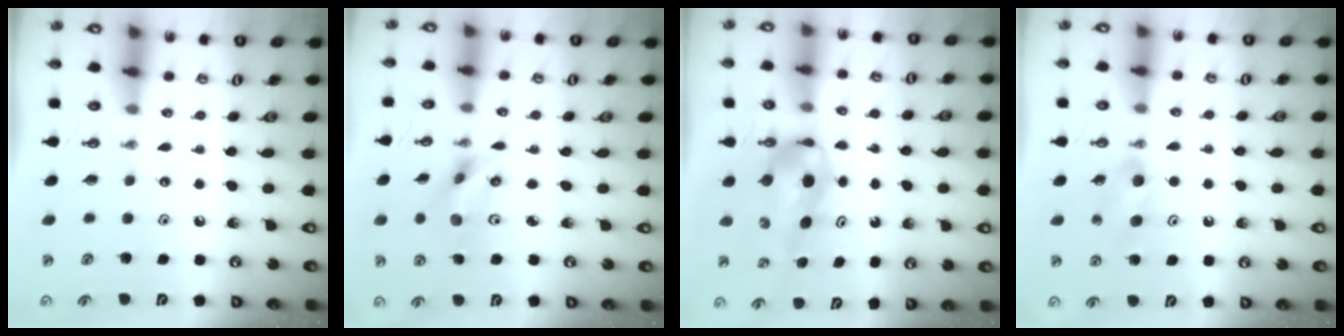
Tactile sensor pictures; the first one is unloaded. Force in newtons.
{"total": 6.6, "press": 5.9, "slide": 2.9}
{"total": 5.3, "press": 4.9, "slide": 2.0}
{"total": 7.1, "press": 3.4, "slide": 6.3}